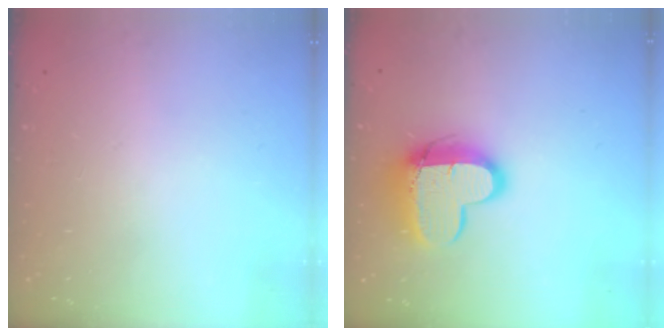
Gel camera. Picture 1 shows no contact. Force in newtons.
{"total": 13.7, "press": 13.6, "slide": 1.3}